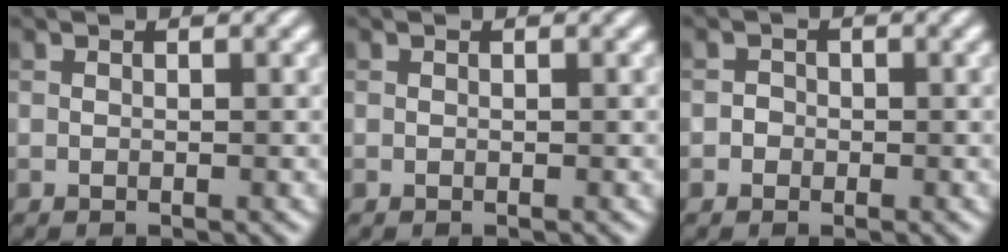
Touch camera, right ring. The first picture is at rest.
{"total": 0.0}
{"total": 0.9, "force": [-0.2, 0.9, 0.2], "torque": [0.008, -0.002, -0.010]}